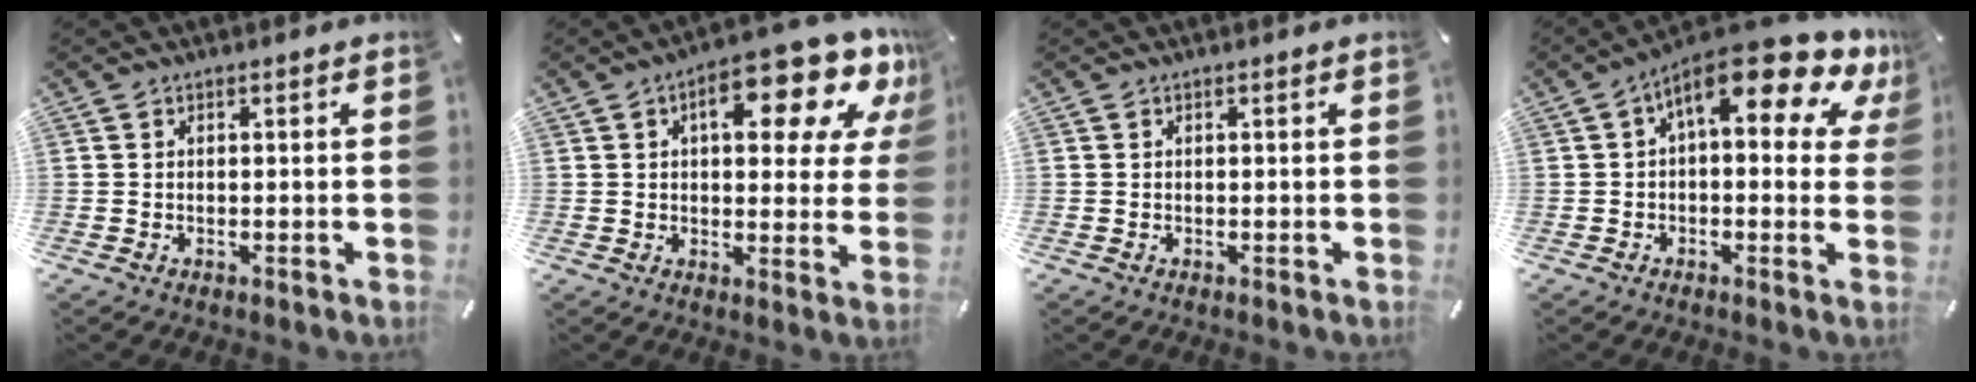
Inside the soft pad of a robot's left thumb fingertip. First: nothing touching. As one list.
[{"total": 17.2, "force": [8.5, 7.5, 12.9], "torque": [-0.164, -0.047, 0.132]}, {"total": 0.0}, {"total": 15.1, "force": [7.8, 5.4, 11.8], "torque": [-0.184, -0.053, 0.127]}]